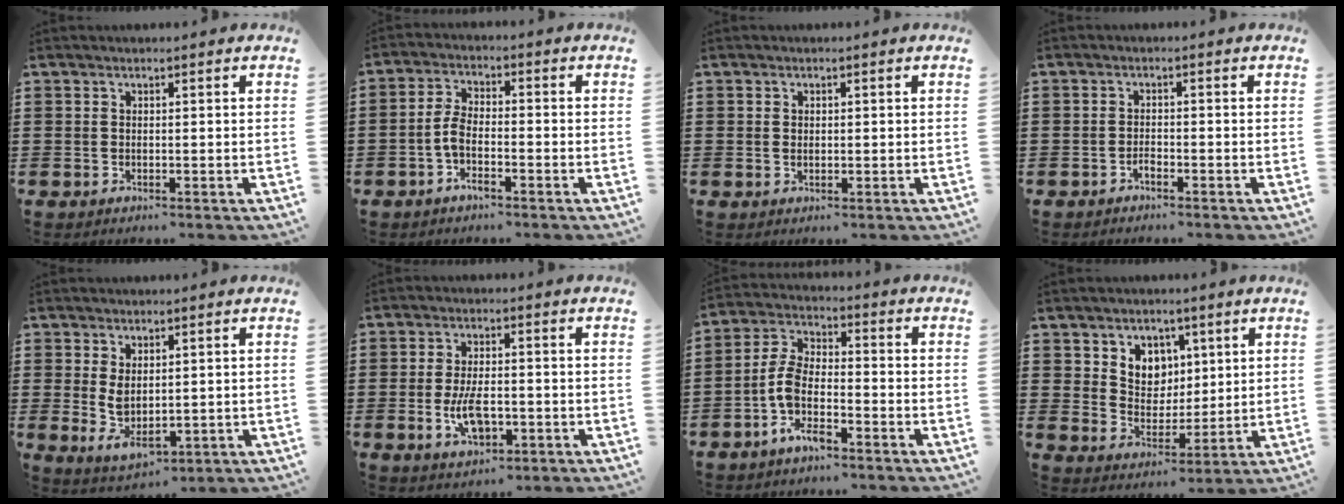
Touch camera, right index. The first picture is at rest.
{"total": 4.7, "force": [-1.9, 2.0, 3.8], "torque": [-0.096, 0.000, -0.044]}
{"total": 0.9, "force": [0.1, 0.6, 0.6], "torque": [-0.013, 0.004, 0.002]}
{"total": 1.2, "force": [-1.0, 0.4, 0.5], "torque": [-0.013, -0.001, -0.020]}
{"total": 4.1, "force": [0.6, 2.3, 3.4], "torque": [-0.081, -0.003, 0.008]}
{"total": 6.6, "force": [-1.6, 3.2, 5.5], "torque": [-0.105, -0.002, -0.033]}
{"total": 7.3, "force": [-3.3, 3.3, 5.7], "torque": [-0.148, -0.006, -0.072]}
{"total": 5.5, "force": [3.0, 4.6, 0.7], "torque": [-0.035, 0.000, 0.053]}